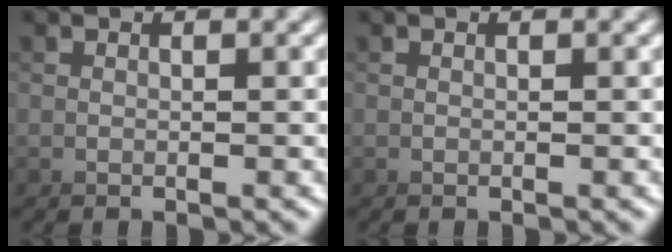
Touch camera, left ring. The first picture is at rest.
{"total": 0.0}